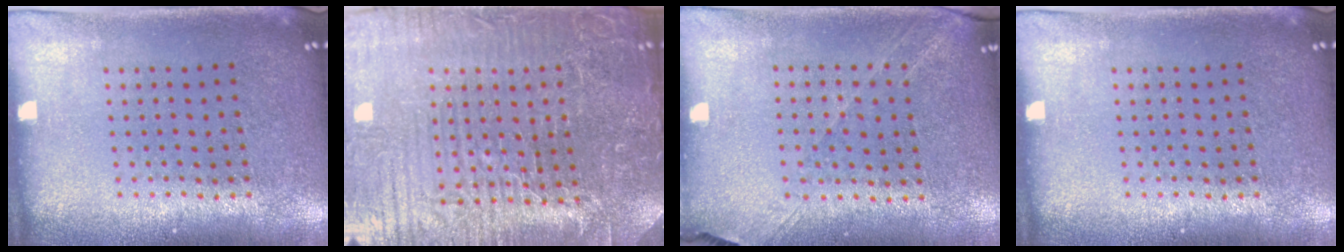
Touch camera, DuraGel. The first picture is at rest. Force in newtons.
{"total": 6.2, "press": 5.6, "slide": 2.5}
{"total": 1.5, "press": 1.3, "slide": 0.8}
{"total": 0.0}